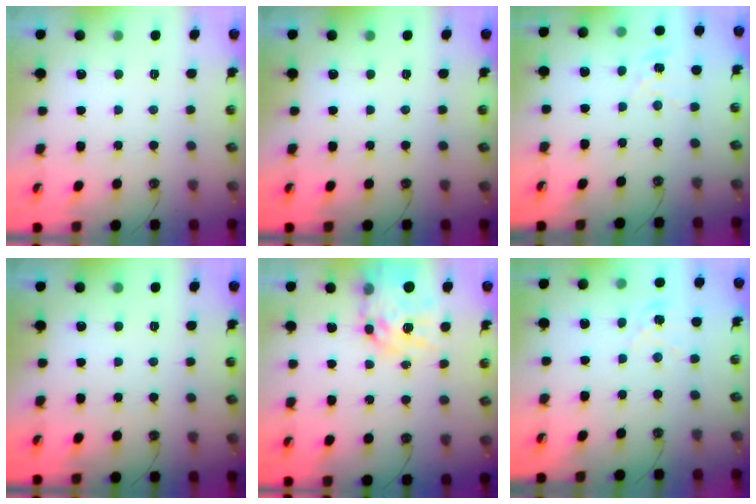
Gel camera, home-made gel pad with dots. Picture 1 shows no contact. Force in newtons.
{"total": 0.0}
{"total": 2.5, "press": 2.5, "slide": 0.2}
{"total": 0.0}
{"total": 14.2, "press": 14.1, "slide": 1.5}
{"total": 1.6, "press": 1.6, "slide": 0.2}